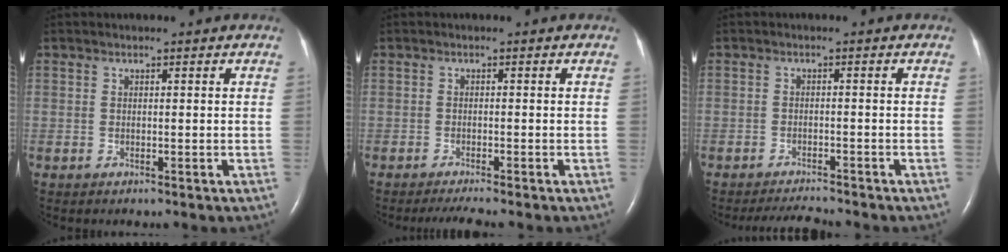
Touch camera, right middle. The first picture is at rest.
{"total": 3.2, "force": [-2.7, -0.4, 1.7], "torque": [-0.031, -0.009, -0.045]}
{"total": 3.7, "force": [-3.6, -0.3, 0.6], "torque": [-0.018, -0.017, -0.059]}